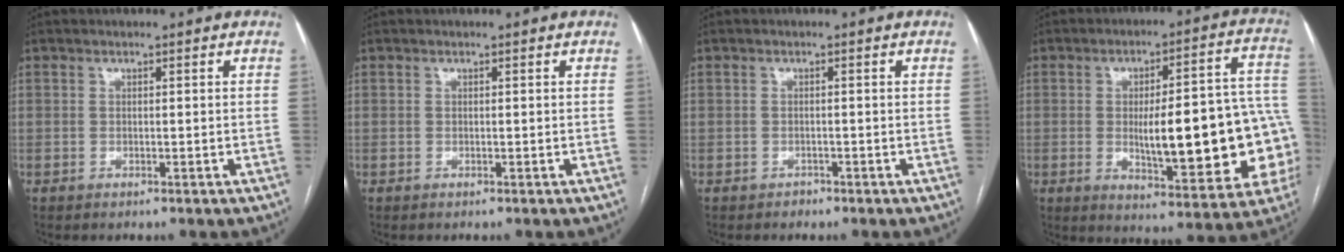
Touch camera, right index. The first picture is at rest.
{"total": 0.0}
{"total": 0.8, "force": [-0.6, 0.5, 0.0], "torque": [-0.003, 0.002, -0.013]}
{"total": 21.4, "force": [-2.6, 5.1, 20.7], "torque": [-0.210, 0.032, -0.016]}